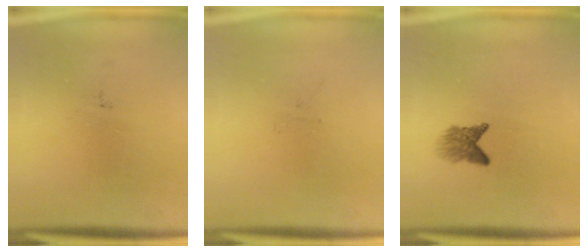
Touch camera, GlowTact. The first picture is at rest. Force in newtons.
{"total": 0.0}
{"total": 2.8}